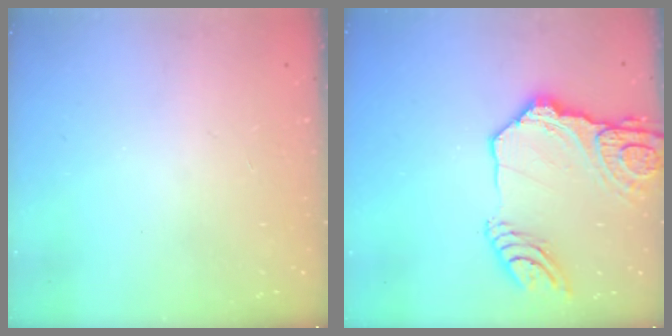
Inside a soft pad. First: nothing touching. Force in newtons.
{"total": 19.8, "press": 19.7, "slide": 2.3}